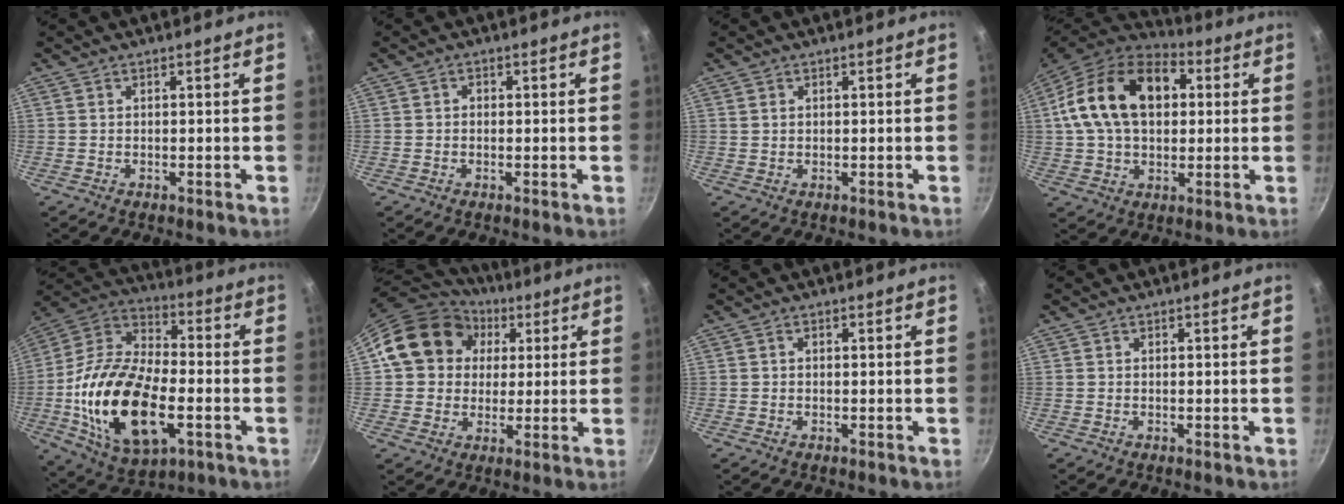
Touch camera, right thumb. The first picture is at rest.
{"total": 1.0, "force": [0.0, 0.9, 0.5], "torque": [-0.008, 0.006, -0.002]}
{"total": 1.1, "force": [0.4, 0.9, 0.5], "torque": [-0.008, 0.002, 0.008]}
{"total": 20.7, "force": [4.1, 13.8, 14.9], "torque": [-0.237, 0.022, 0.056]}
{"total": 25.5, "force": [-5.4, 13.8, 20.7], "torque": [-0.389, 0.024, -0.099]}
{"total": 16.4, "force": [4.2, 14.0, 7.4], "torque": [-0.103, 0.020, 0.063]}
{"total": 0.6, "force": [0.1, 0.5, 0.3], "torque": [-0.005, 0.005, 0.002]}
{"total": 0.0}